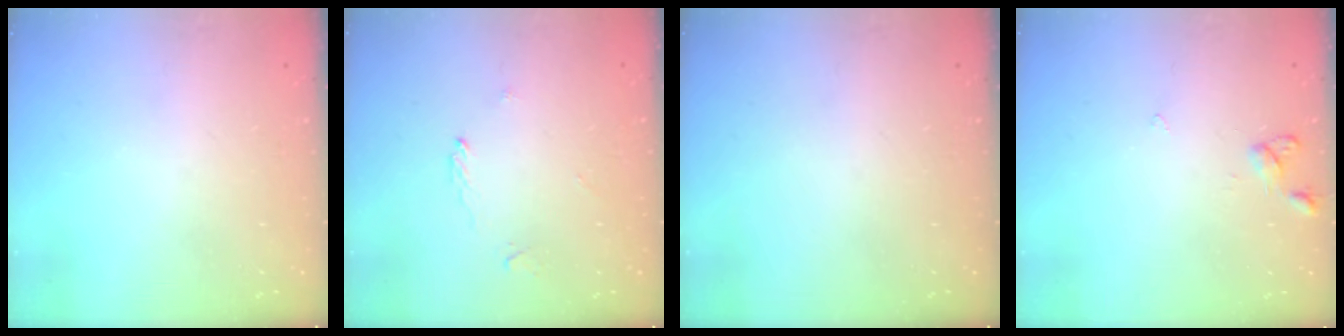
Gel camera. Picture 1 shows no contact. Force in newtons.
{"total": 2.0, "press": 2.0, "slide": 0.2}
{"total": 0.0}
{"total": 4.6, "press": 4.6, "slide": 0.4}